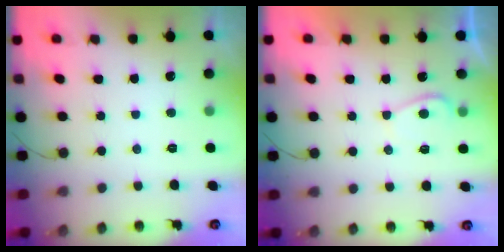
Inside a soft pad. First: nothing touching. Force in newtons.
{"total": 2.3, "press": 2.2, "slide": 0.8}